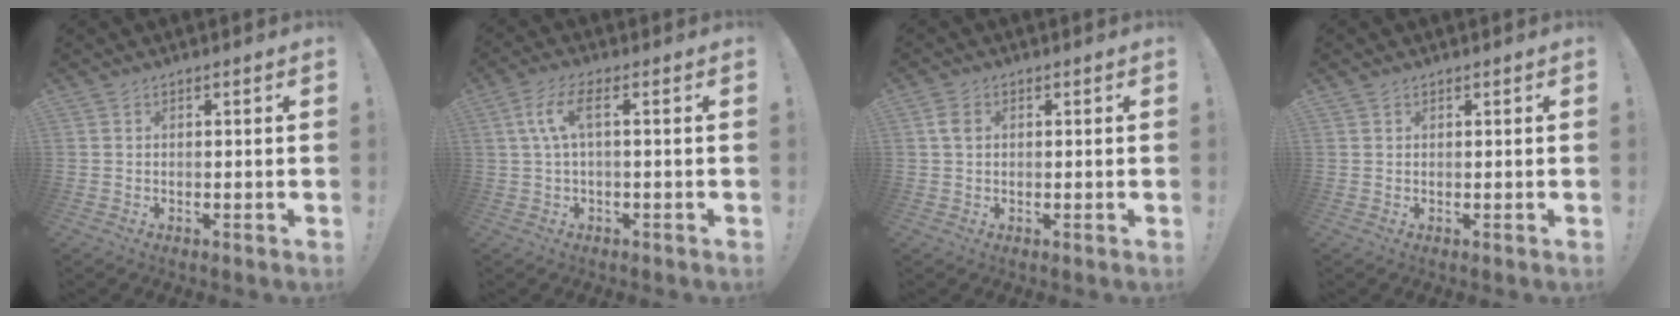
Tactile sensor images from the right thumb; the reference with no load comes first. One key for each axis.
{"total": 7.1, "fx": 1.2, "fy": 1.8, "fz": 6.7, "tx": -0.137, "ty": -0.002, "tz": 0.019}
{"total": 3.3, "fx": 0.7, "fy": 2.4, "fz": 2.1, "tx": -0.028, "ty": 0.001, "tz": 0.013}
{"total": 0.8, "fx": 0.7, "fy": 0.2, "fz": 0.1, "tx": 0.003, "ty": -0.004, "tz": 0.013}